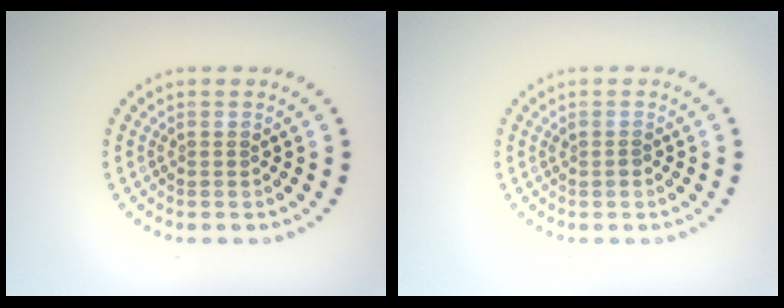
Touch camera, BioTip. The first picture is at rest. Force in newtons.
{"total": 0.7, "press": 0.7, "slide": 0.1}